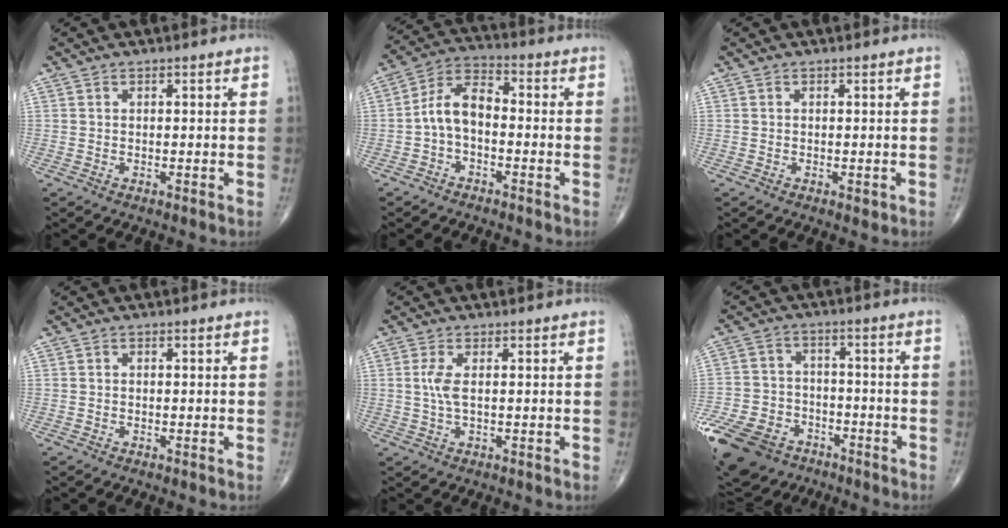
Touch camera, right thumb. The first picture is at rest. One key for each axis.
{"total": 7.6, "fx": -1.4, "fy": 4.4, "fz": 6.0, "tx": -0.109, "ty": 0.034, "tz": -0.039}
{"total": 0.8, "fx": -0.3, "fy": 0.5, "fz": 0.6, "tx": -0.005, "ty": -0.001, "tz": -0.004}
{"total": 0.0}
{"total": 3.2, "fx": 0.3, "fy": 1.0, "fz": 3.0, "tx": -0.077, "ty": 0.001, "tz": 0.007}
{"total": 18.9, "fx": -11.1, "fy": 12.8, "fz": 8.3, "tx": -0.195, "ty": 0.037, "tz": -0.183}